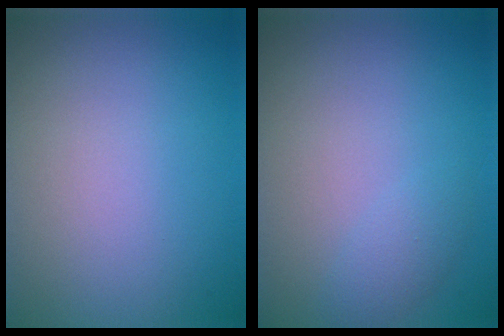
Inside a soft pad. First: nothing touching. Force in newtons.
{"total": 1.3, "press": 1.3, "slide": 0.1}